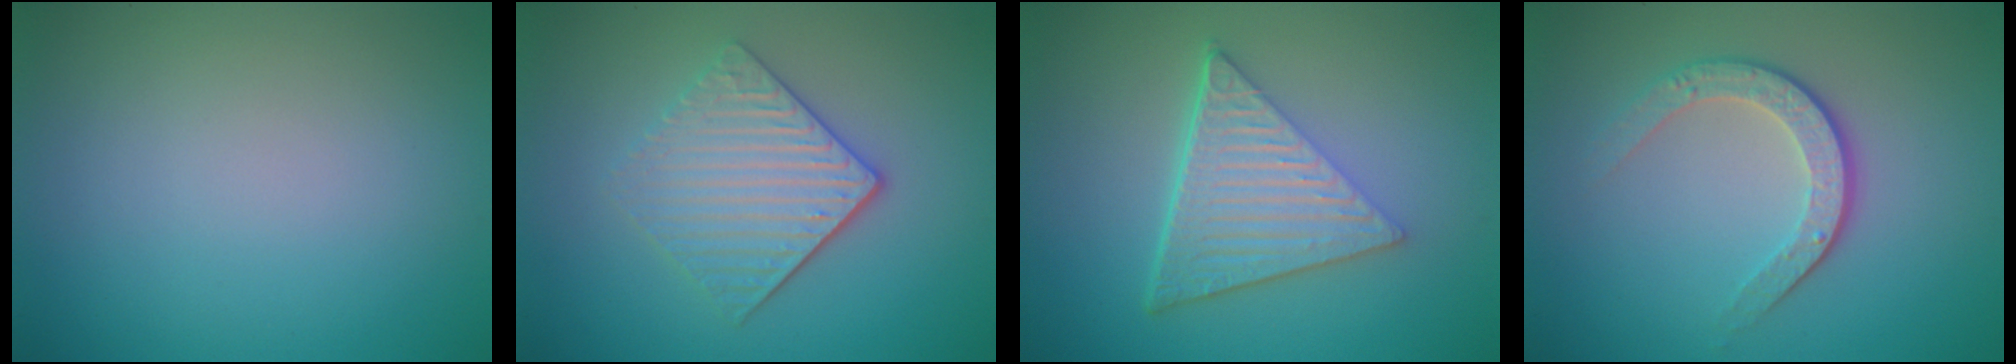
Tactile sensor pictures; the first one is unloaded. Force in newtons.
{"total": 4.1, "press": 3.4, "slide": 2.3}
{"total": 6.9, "press": 4.6, "slide": 5.1}
{"total": 3.3, "press": 2.5, "slide": 2.1}